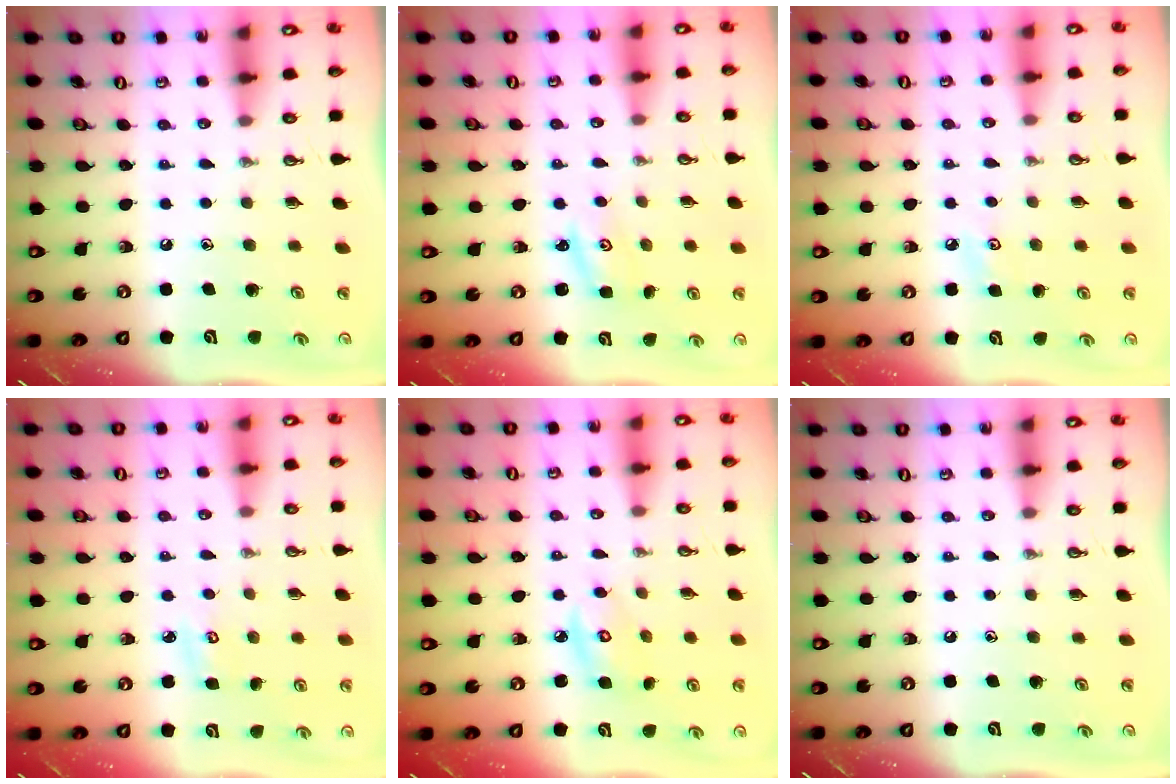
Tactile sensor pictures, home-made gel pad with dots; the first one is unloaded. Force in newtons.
{"total": 2.0, "press": 2.0, "slide": 0.2}
{"total": 3.9, "press": 3.8, "slide": 0.6}
{"total": 4.3, "press": 4.3, "slide": 0.4}
{"total": 4.9, "press": 4.9, "slide": 0.2}
{"total": 0.0}